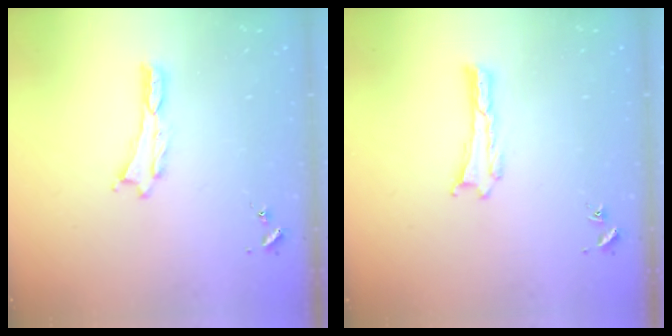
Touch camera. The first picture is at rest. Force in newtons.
{"total": 0.0}